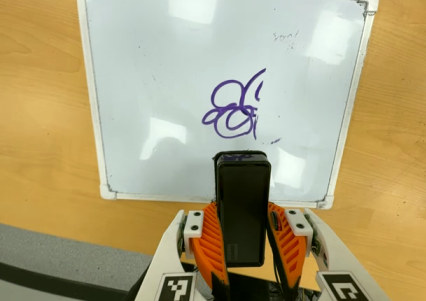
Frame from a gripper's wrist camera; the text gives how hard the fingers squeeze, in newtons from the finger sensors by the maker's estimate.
{"total": 8.4, "left": 6.8, "right": 9.9}